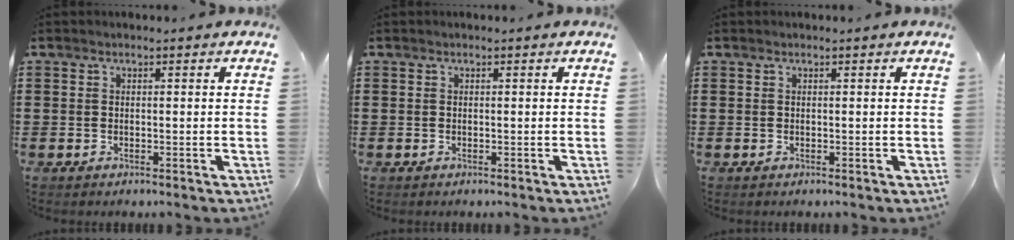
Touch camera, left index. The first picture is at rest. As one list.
[{"total": 0.0}, {"total": 0.0}]